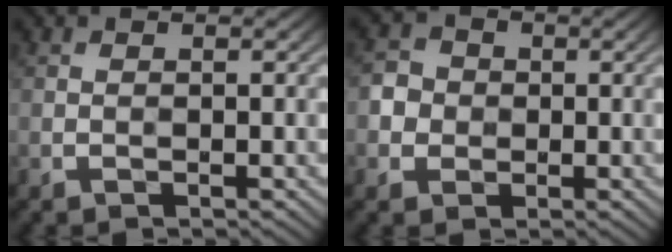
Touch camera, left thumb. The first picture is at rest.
{"total": 3.2, "force": [-0.3, 3.1, 0.5], "torque": [-0.009, -0.001, -0.012]}